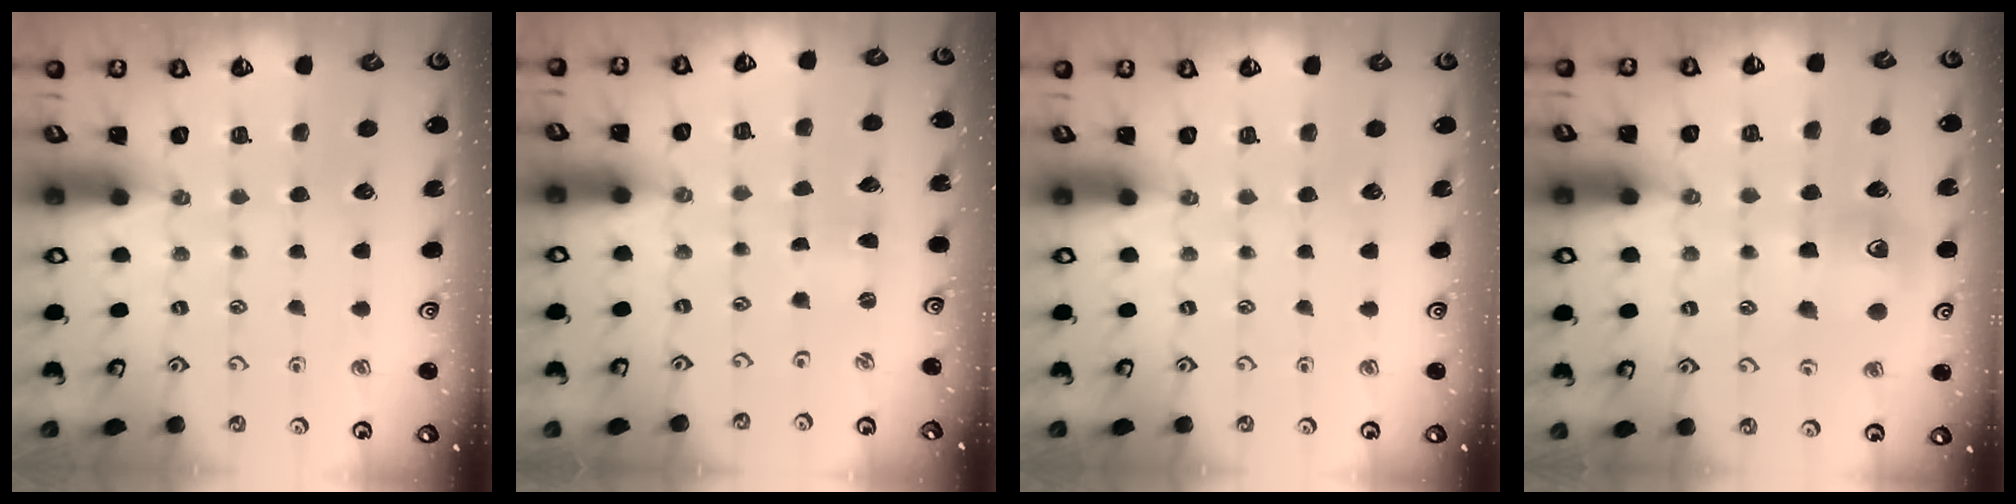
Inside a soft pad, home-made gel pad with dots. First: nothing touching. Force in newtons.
{"total": 0.0}
{"total": 0.0}
{"total": 10.2, "press": 10.1, "slide": 1.0}